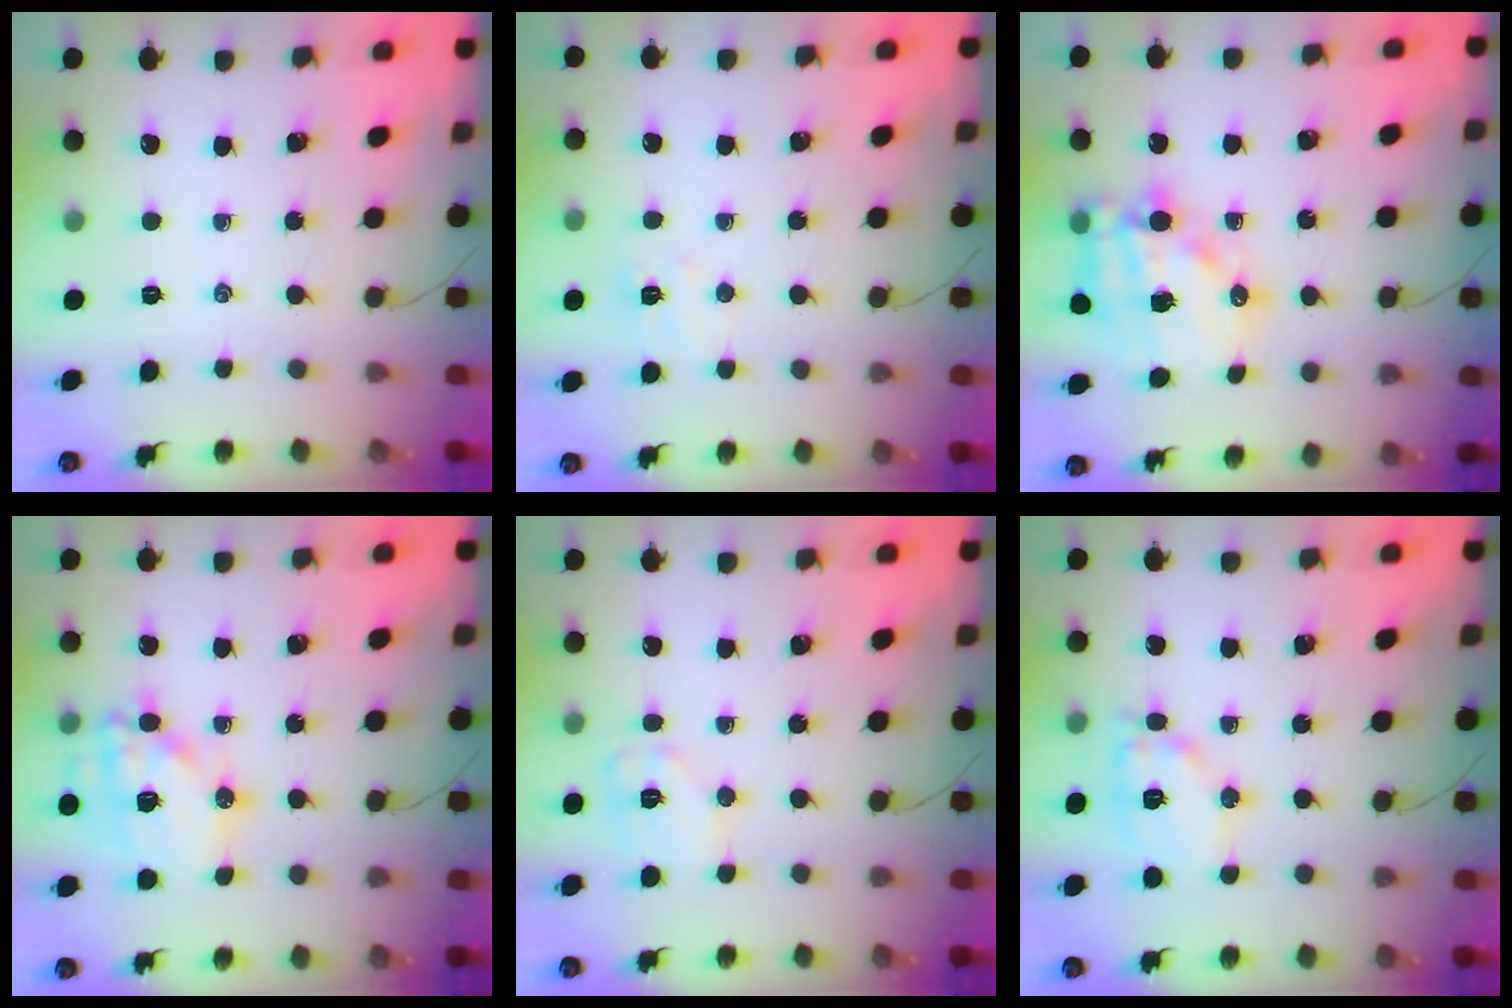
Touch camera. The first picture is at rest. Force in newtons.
{"total": 4.6, "press": 4.5, "slide": 1.0}
{"total": 15.4, "press": 15.0, "slide": 3.2}
{"total": 16.1, "press": 15.9, "slide": 2.5}
{"total": 8.7, "press": 8.6, "slide": 0.5}
{"total": 10.8, "press": 10.7, "slide": 0.5}